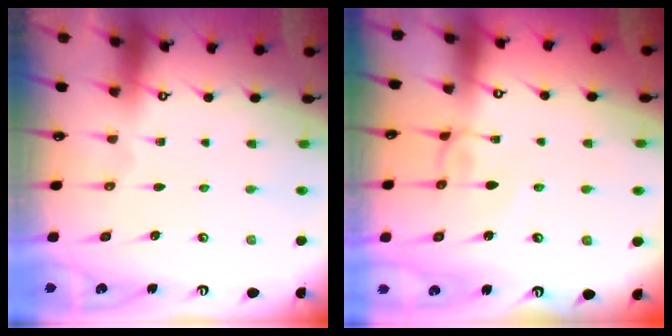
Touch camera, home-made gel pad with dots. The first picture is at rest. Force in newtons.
{"total": 3.8, "press": 3.8, "slide": 0.1}